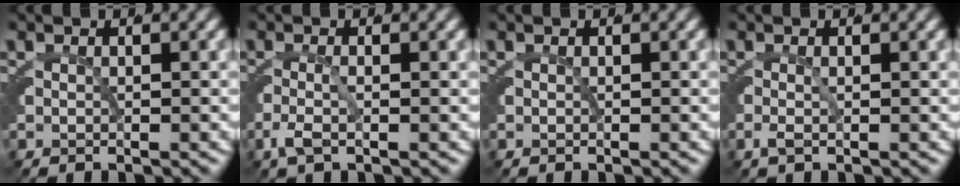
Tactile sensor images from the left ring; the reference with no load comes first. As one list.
[{"total": 1.9, "force": [-1.1, 0.6, 1.4], "torque": [-0.038, -0.013, -0.014]}, {"total": 0.0}, {"total": 0.9, "force": [-0.6, 0.3, 0.7], "torque": [-0.020, -0.012, -0.005]}]